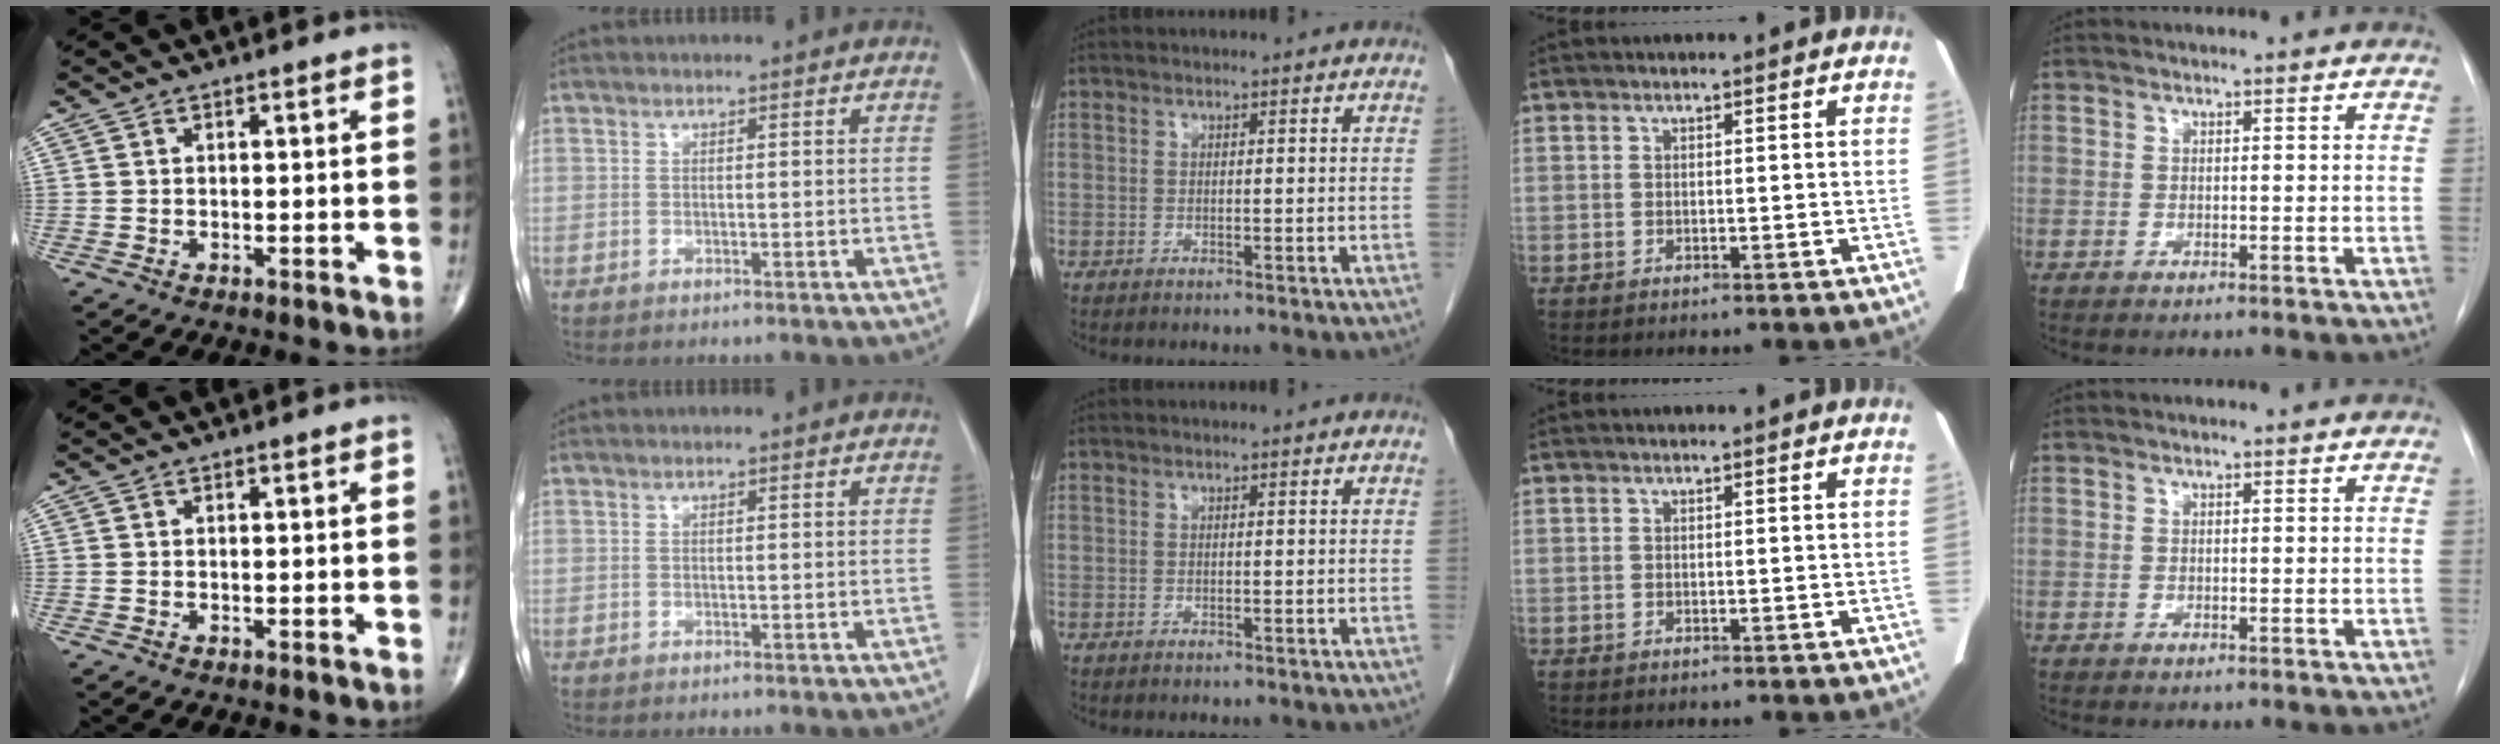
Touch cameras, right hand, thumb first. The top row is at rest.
{}